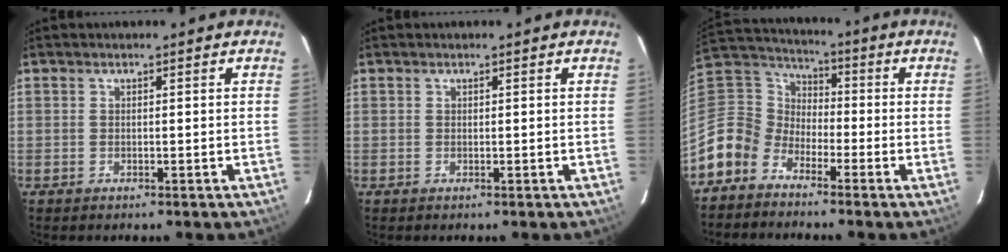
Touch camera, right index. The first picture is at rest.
{"total": 0.0}
{"total": 9.9, "force": [-6.1, 7.5, 2.2], "torque": [-0.076, 0.033, -0.147]}